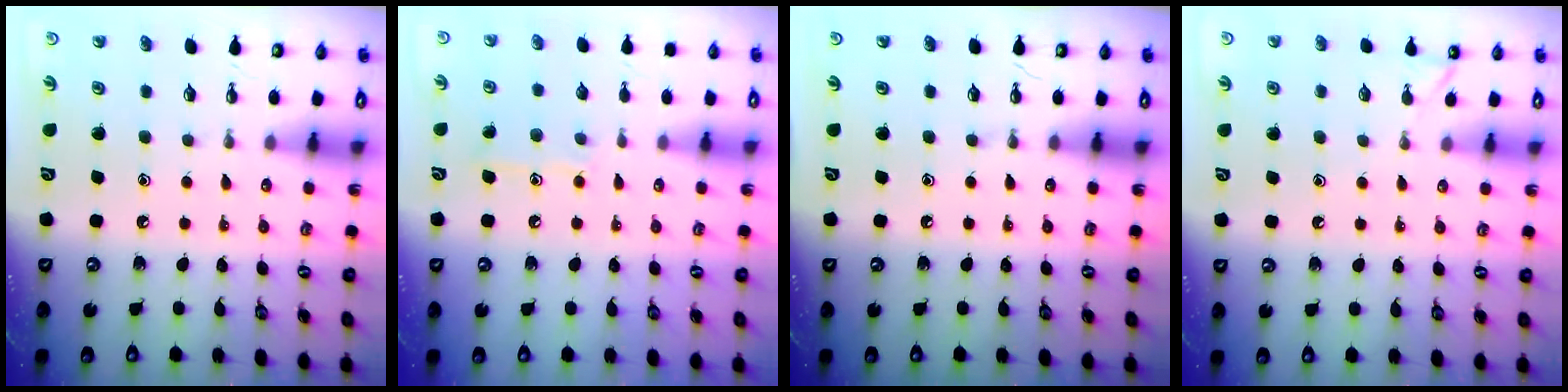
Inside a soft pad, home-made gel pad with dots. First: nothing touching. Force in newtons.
{"total": 8.1, "press": 8.0, "slide": 0.5}
{"total": 0.0}
{"total": 3.1, "press": 3.1, "slide": 0.4}